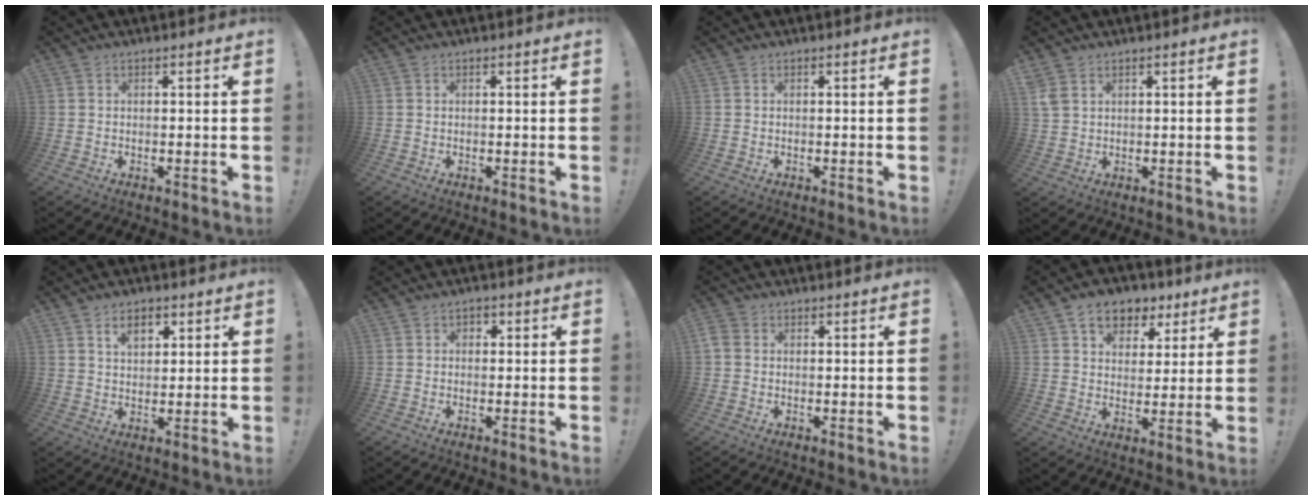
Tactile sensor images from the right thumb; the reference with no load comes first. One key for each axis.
{"total": 0.0}
{"total": 0.0}
{"total": 3.3, "fx": 1.9, "fy": 2.1, "fz": 1.7, "tx": -0.034, "ty": -0.003, "tz": 0.039}
{"total": 5.7, "fx": 2.8, "fy": 3.7, "fz": 3.4, "tx": -0.051, "ty": -0.002, "tz": 0.048}
{"total": 1.5, "fx": -0.4, "fy": 1.3, "fz": 0.7, "tx": -0.009, "ty": 0.006, "tz": -0.009}
{"total": 2.7, "fx": 0.2, "fy": 2.1, "fz": 1.6, "tx": -0.030, "ty": 0.006, "tz": 0.008}
{"total": 9.6, "fx": 5.4, "fy": 7.0, "fz": 4.0, "tx": -0.053, "ty": -0.024, "tz": 0.102}